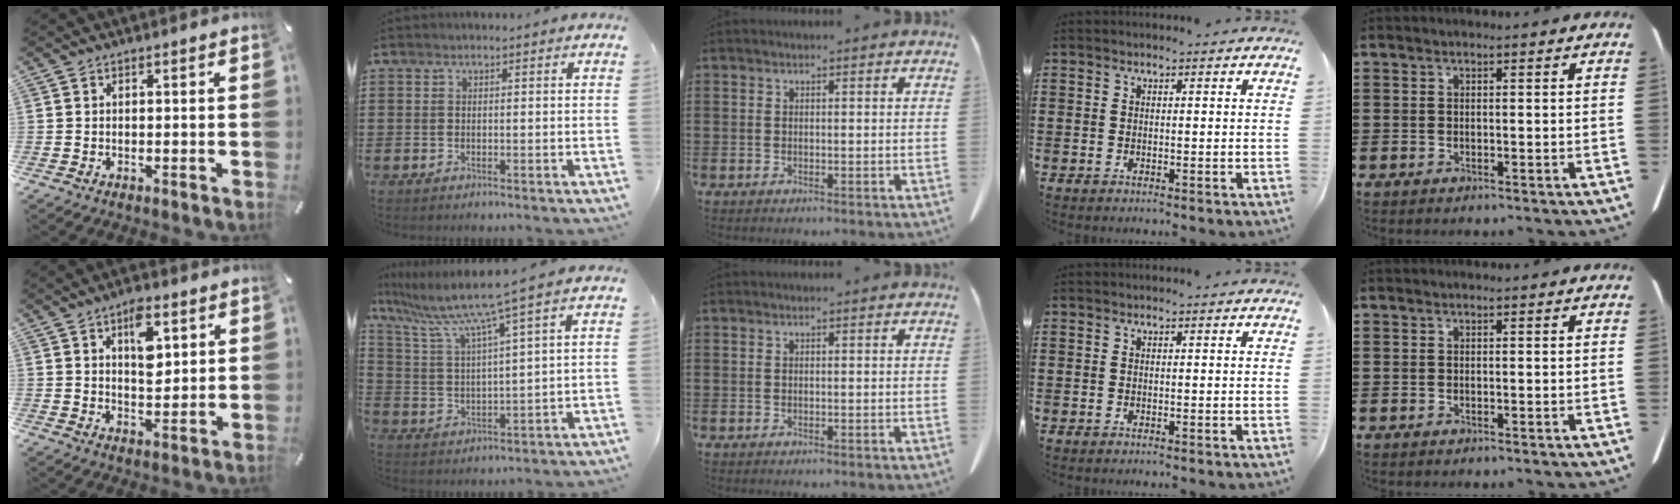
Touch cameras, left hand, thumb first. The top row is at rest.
{"thumb": {"total": 8.7, "force": [3.6, 4.8, 6.3], "torque": [-0.084, -0.011, 0.058]}, "index": {"total": 7.9, "force": [5.9, -0.9, 5.2], "torque": [-0.125, -0.037, 0.094]}}